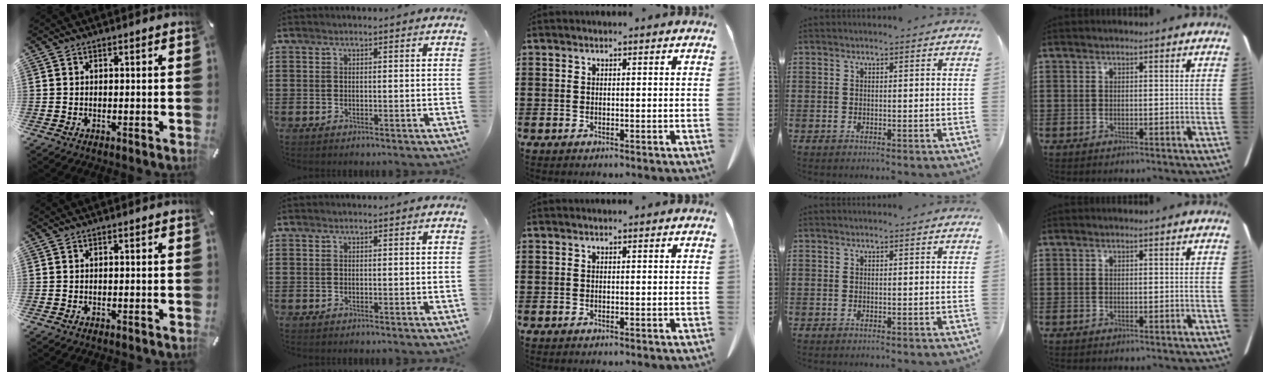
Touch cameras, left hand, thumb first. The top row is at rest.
{}